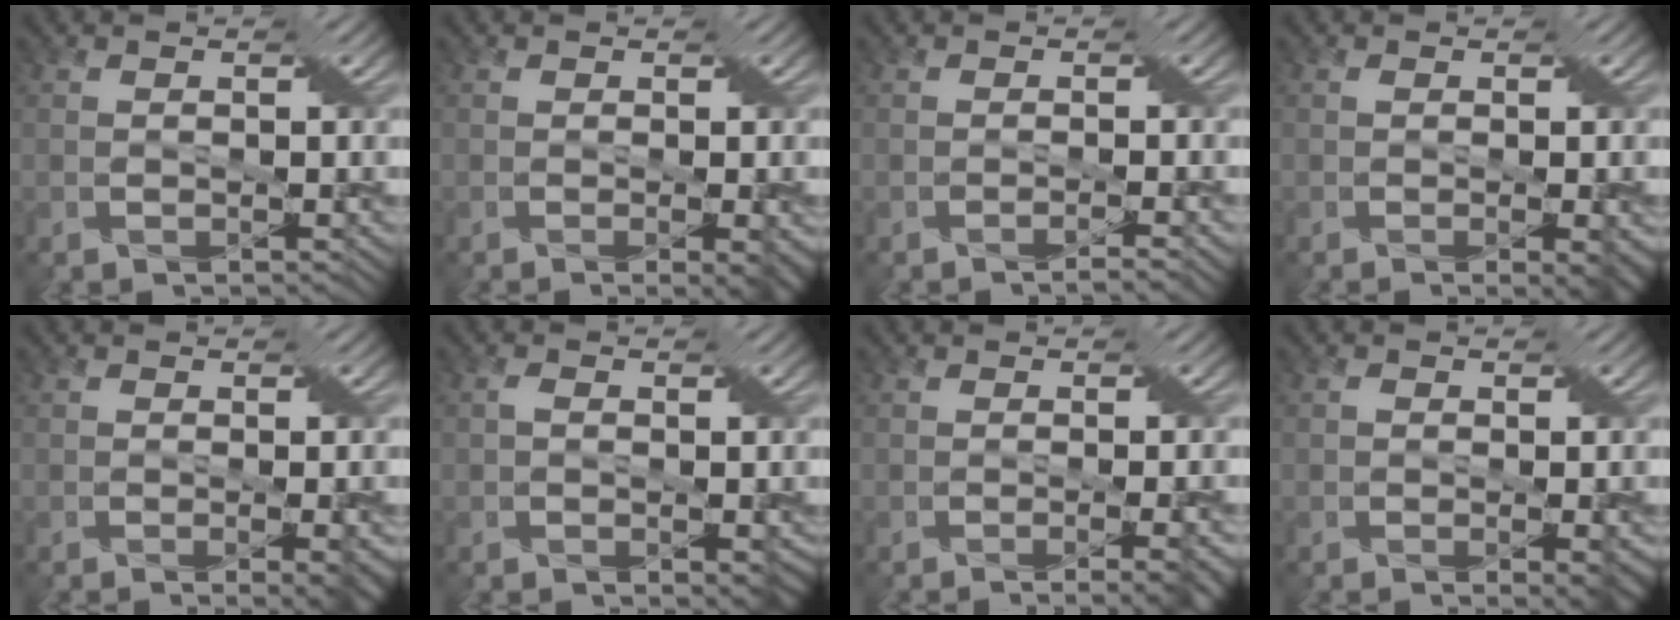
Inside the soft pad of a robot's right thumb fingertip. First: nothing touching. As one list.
[{"total": 3.7, "force": [-1.3, 1.1, 3.3], "torque": [-0.039, -0.011, -0.012]}, {"total": 1.4, "force": [-1.1, -0.7, 0.6], "torque": [-0.009, 0.004, -0.021]}, {"total": 4.0, "force": [-1.2, 1.2, 3.6], "torque": [-0.048, -0.010, -0.010]}, {"total": 4.2, "force": [-1.7, 1.1, 3.6], "torque": [-0.044, -0.012, -0.018]}, {"total": 3.2, "force": [-0.6, 1.8, 2.7], "torque": [-0.037, -0.003, -0.008]}, {"total": 3.6, "force": [-2.0, 0.0, 3.0], "torque": [-0.037, -0.007, -0.025]}, {"total": 4.5, "force": [-1.5, 1.9, 3.8], "torque": [-0.047, -0.010, -0.017]}]